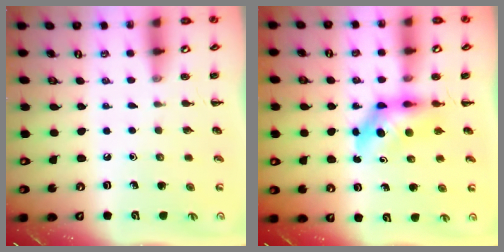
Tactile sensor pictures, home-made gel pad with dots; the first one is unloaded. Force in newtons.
{"total": 5.4, "press": 5.3, "slide": 1.0}